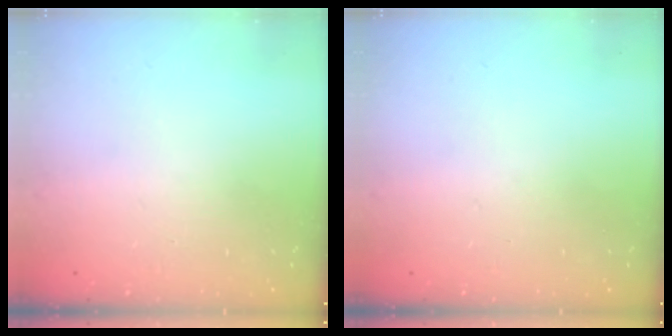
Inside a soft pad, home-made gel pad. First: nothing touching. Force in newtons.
{"total": 0.0}